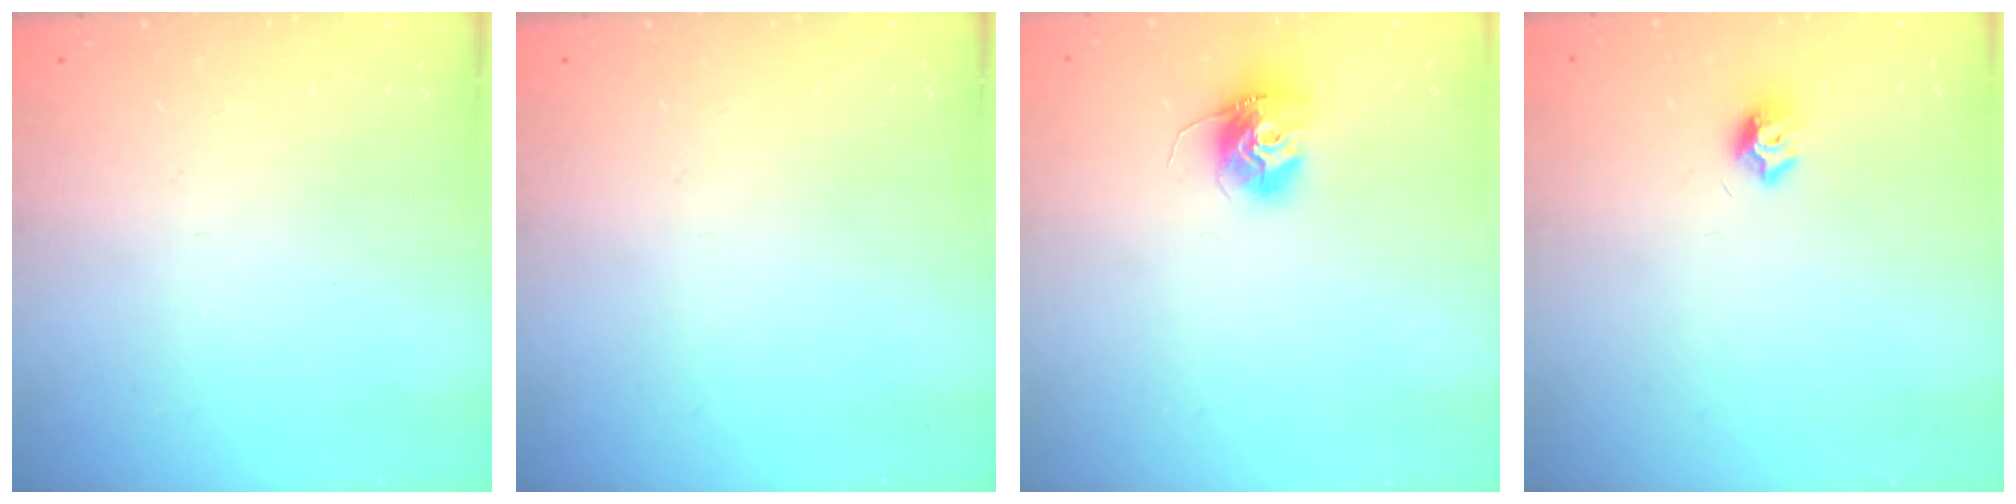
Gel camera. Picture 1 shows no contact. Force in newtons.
{"total": 0.0}
{"total": 11.1, "press": 11.1, "slide": 0.9}
{"total": 7.6, "press": 7.6, "slide": 0.7}